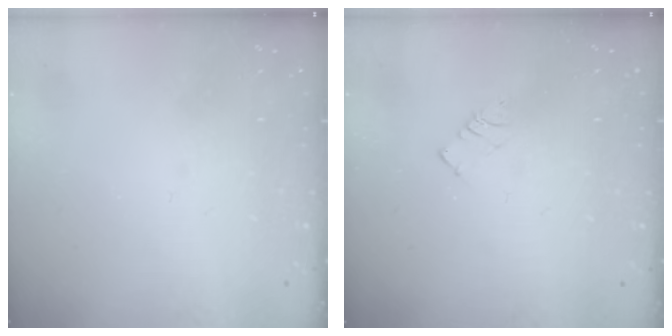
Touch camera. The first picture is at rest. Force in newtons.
{"total": 2.6, "press": 2.6, "slide": 0.3}